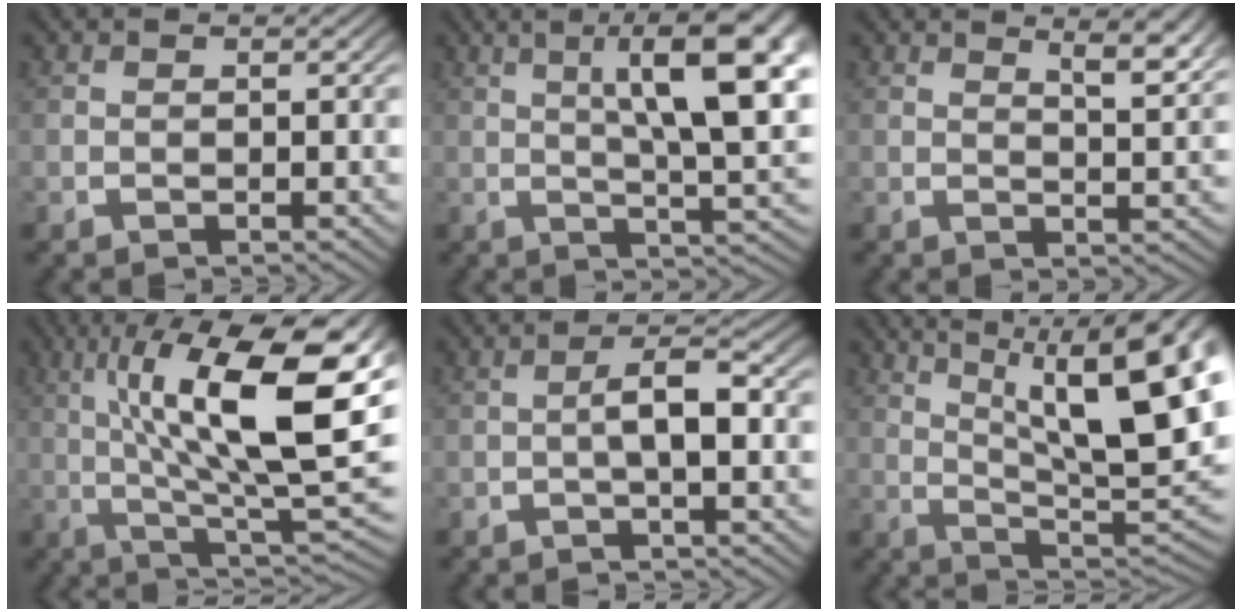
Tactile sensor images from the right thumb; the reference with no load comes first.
{"total": 12.4, "force": [3.3, 5.5, 10.6], "torque": [-0.122, 0.002, 0.043]}
{"total": 4.3, "force": [2.4, 1.3, 3.3], "torque": [-0.041, -0.002, 0.041]}
{"total": 15.8, "force": [1.6, 6.6, 14.2], "torque": [-0.219, -0.026, 0.040]}
{"total": 3.7, "force": [-0.2, 1.4, 3.4], "torque": [-0.067, 0.000, -0.006]}
{"total": 14.5, "force": [3.0, 7.7, 11.9], "torque": [-0.170, -0.027, 0.054]}